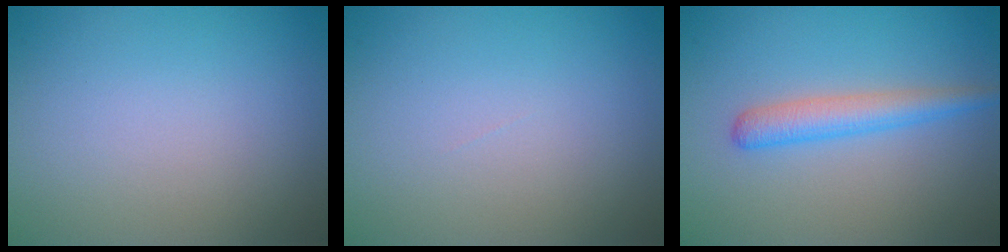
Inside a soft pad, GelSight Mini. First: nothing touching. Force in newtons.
{"total": 0.0}
{"total": 2.8, "press": 2.8, "slide": 0.1}